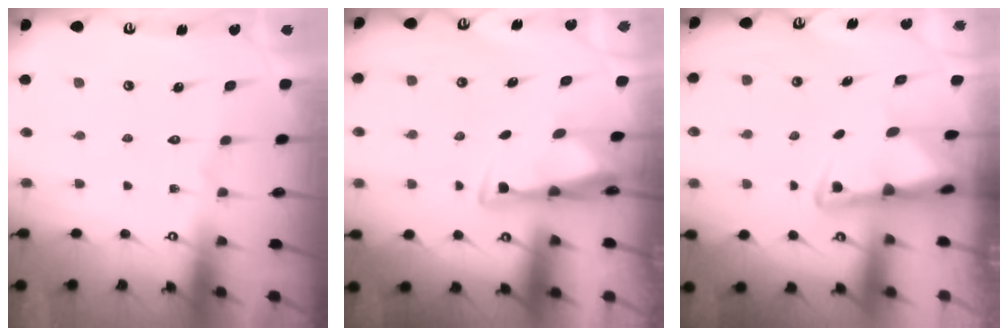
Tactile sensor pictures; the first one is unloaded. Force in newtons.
{"total": 3.0, "press": 2.9, "slide": 0.9}
{"total": 3.9, "press": 3.8, "slide": 0.7}